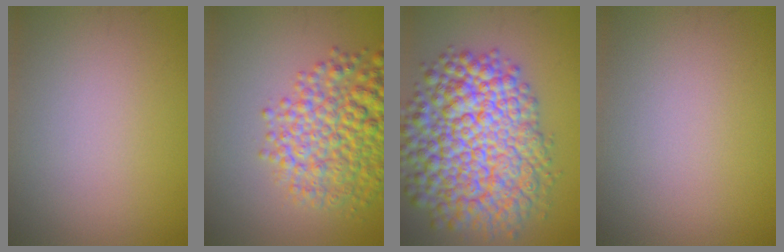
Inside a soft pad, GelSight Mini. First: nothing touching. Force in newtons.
{"total": 7.5, "press": 7.5, "slide": 0.2}
{"total": 12.8, "press": 12.8, "slide": 0.5}
{"total": 0.0}